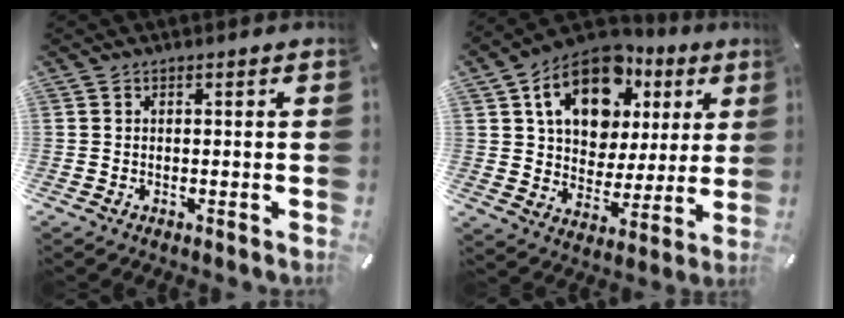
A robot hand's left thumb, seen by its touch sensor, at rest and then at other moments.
{"total": 17.6, "force": [8.8, 12.3, 9.1], "torque": [-0.156, -0.027, 0.161]}